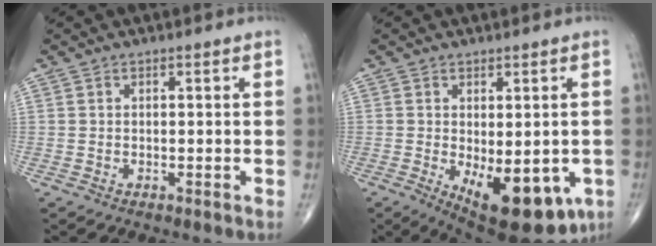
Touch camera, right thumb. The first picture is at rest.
{"total": 15.3, "force": [-5.1, 7.2, 12.6], "torque": [-0.146, -0.012, -0.050]}